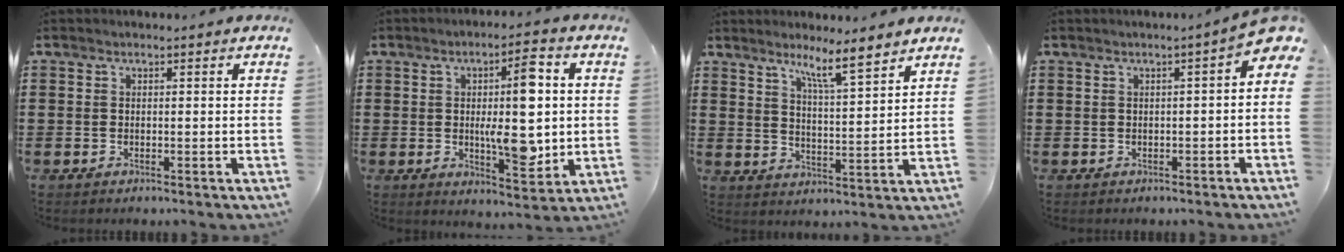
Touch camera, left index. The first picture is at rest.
{"total": 11.4, "force": [0.7, 4.3, 10.6], "torque": [-0.149, 0.000, 0.006]}
{"total": 6.4, "force": [5.4, -0.3, 3.4], "torque": [-0.070, -0.031, 0.087]}
{"total": 1.9, "force": [0.0, 0.4, 1.9], "torque": [-0.030, -0.006, -0.004]}